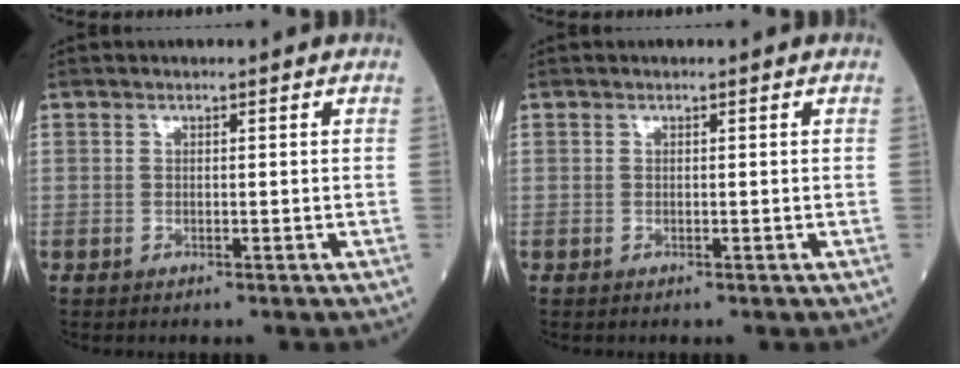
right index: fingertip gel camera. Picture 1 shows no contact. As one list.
[{"total": 0.0}]